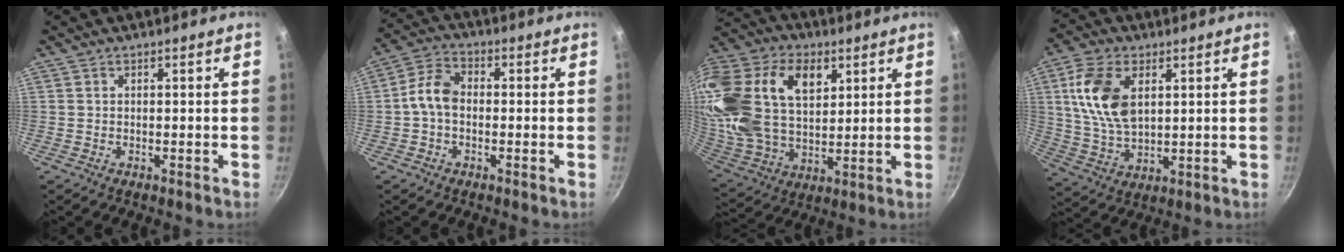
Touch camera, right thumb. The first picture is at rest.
{"total": 6.6, "force": [-0.7, 4.6, 4.7], "torque": [-0.082, 0.027, -0.026]}
{"total": 30.3, "force": [10.6, 19.6, 20.6], "torque": [-0.441, 0.023, 0.193]}
{"total": 13.4, "force": [3.7, 7.9, 10.1], "torque": [-0.185, -0.013, 0.076]}